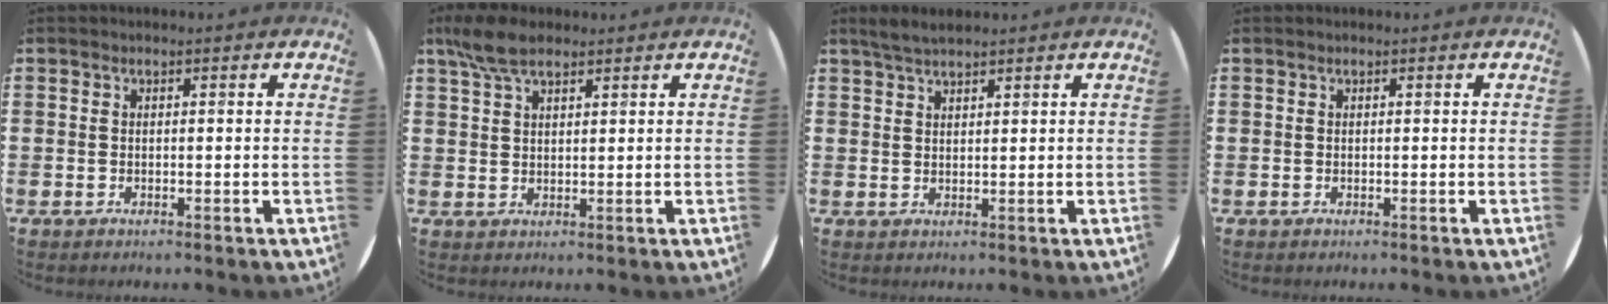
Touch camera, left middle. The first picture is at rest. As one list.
[{"total": 5.3, "force": [4.0, 2.0, 2.9], "torque": [-0.065, 0.002, 0.074]}, {"total": 2.7, "force": [2.4, 0.5, 1.1], "torque": [-0.025, 0.004, 0.045]}, {"total": 0.0}]